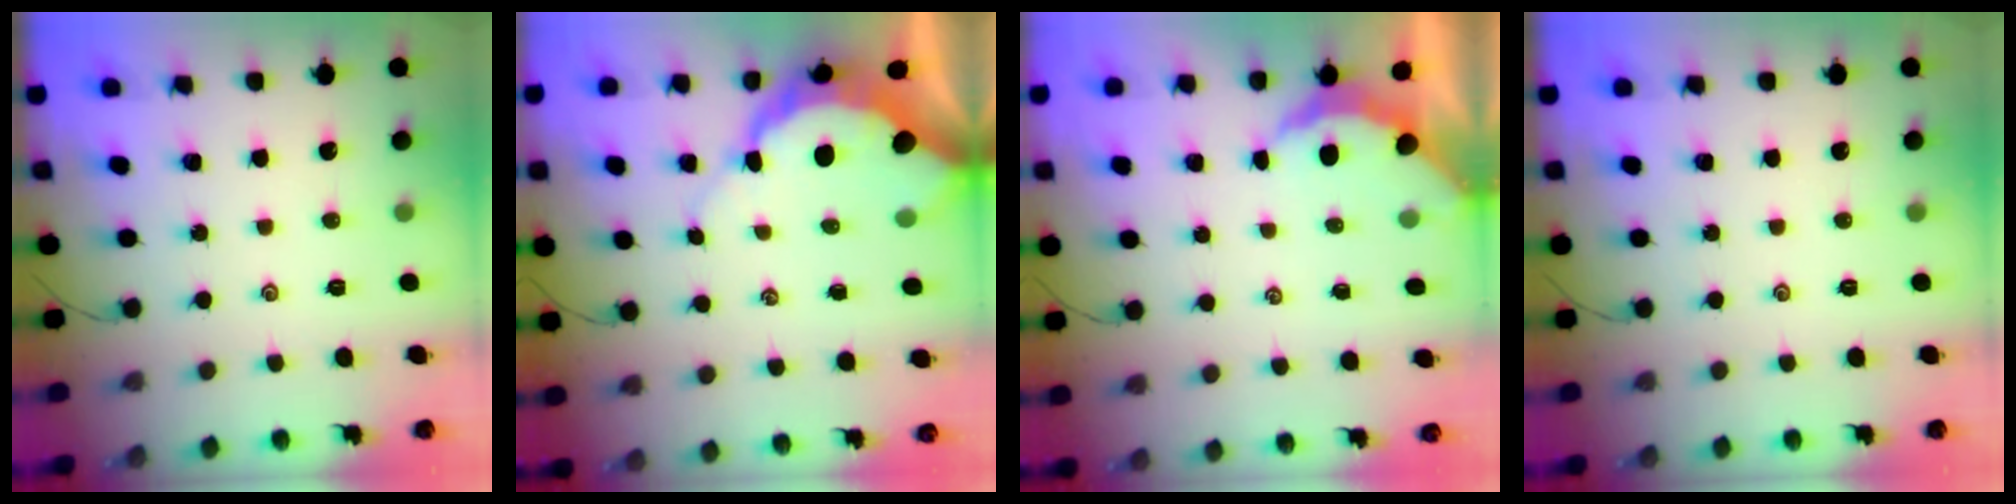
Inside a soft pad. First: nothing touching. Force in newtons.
{"total": 9.6, "press": 9.6, "slide": 0.9}
{"total": 3.3, "press": 3.3, "slide": 0.5}
{"total": 0.0}